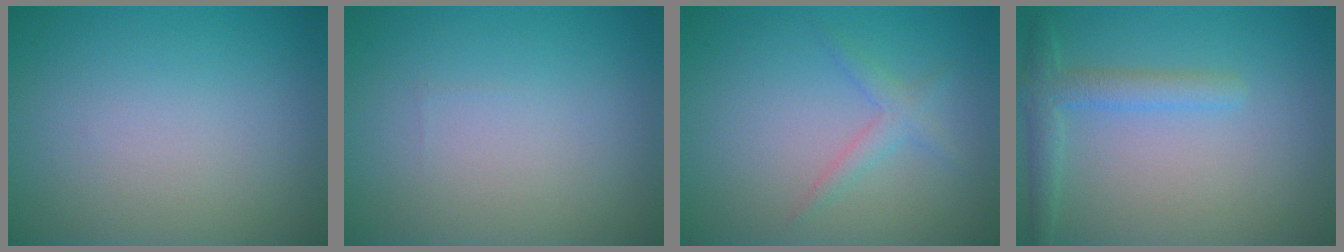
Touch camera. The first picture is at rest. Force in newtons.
{"total": 0.0}
{"total": 1.7, "press": 1.7, "slide": 0.1}
{"total": 2.6, "press": 2.6, "slide": 0.2}